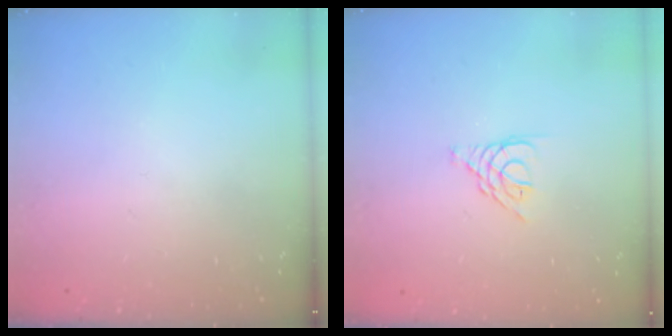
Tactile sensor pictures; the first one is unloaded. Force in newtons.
{"total": 3.3, "press": 3.2, "slide": 0.5}